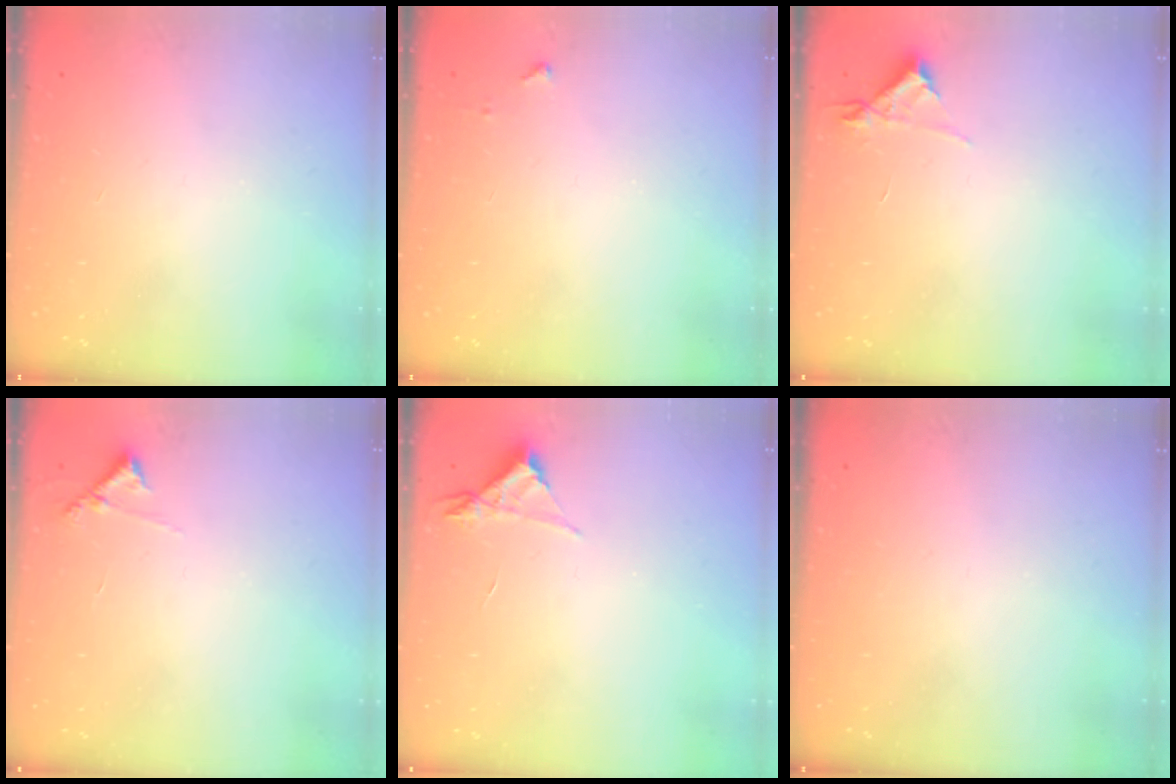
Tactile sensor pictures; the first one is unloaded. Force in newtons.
{"total": 3.5, "press": 3.5, "slide": 0.4}
{"total": 5.0, "press": 4.9, "slide": 0.7}
{"total": 5.7, "press": 5.7, "slide": 0.3}
{"total": 3.5, "press": 3.5, "slide": 0.4}
{"total": 0.0}